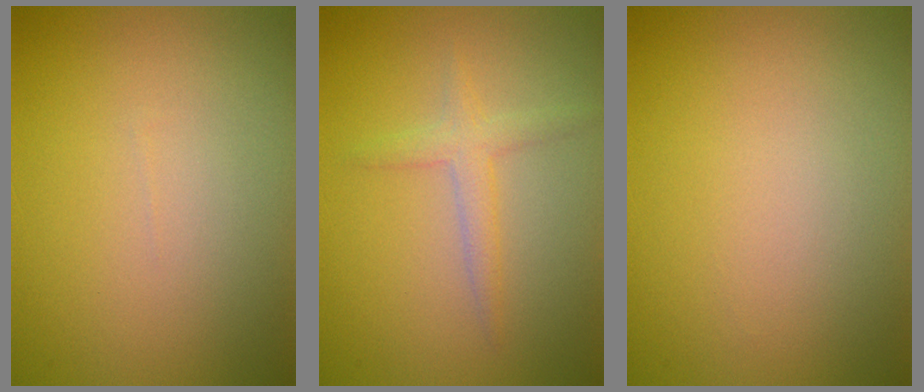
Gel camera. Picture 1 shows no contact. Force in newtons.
{"total": 2.0, "press": 2.0, "slide": 0.1}
{"total": 0.0}